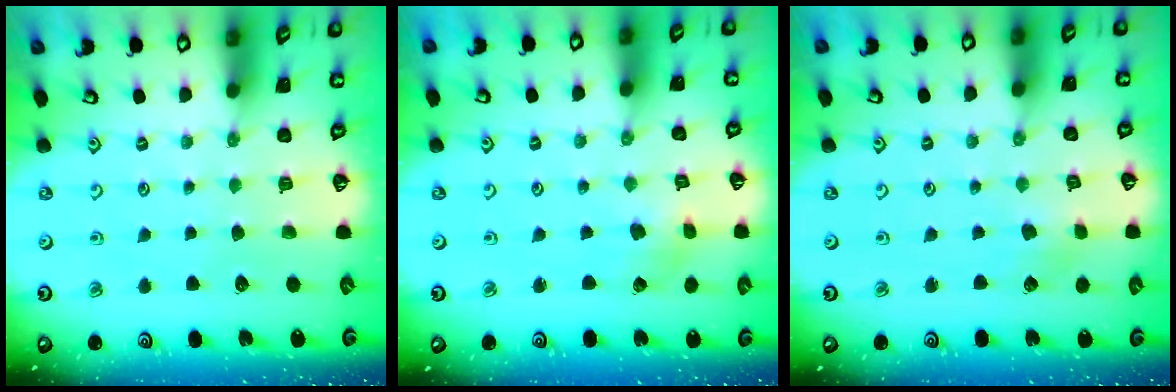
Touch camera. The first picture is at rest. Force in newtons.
{"total": 2.5, "press": 2.4, "slide": 0.5}
{"total": 1.9, "press": 1.9, "slide": 0.3}